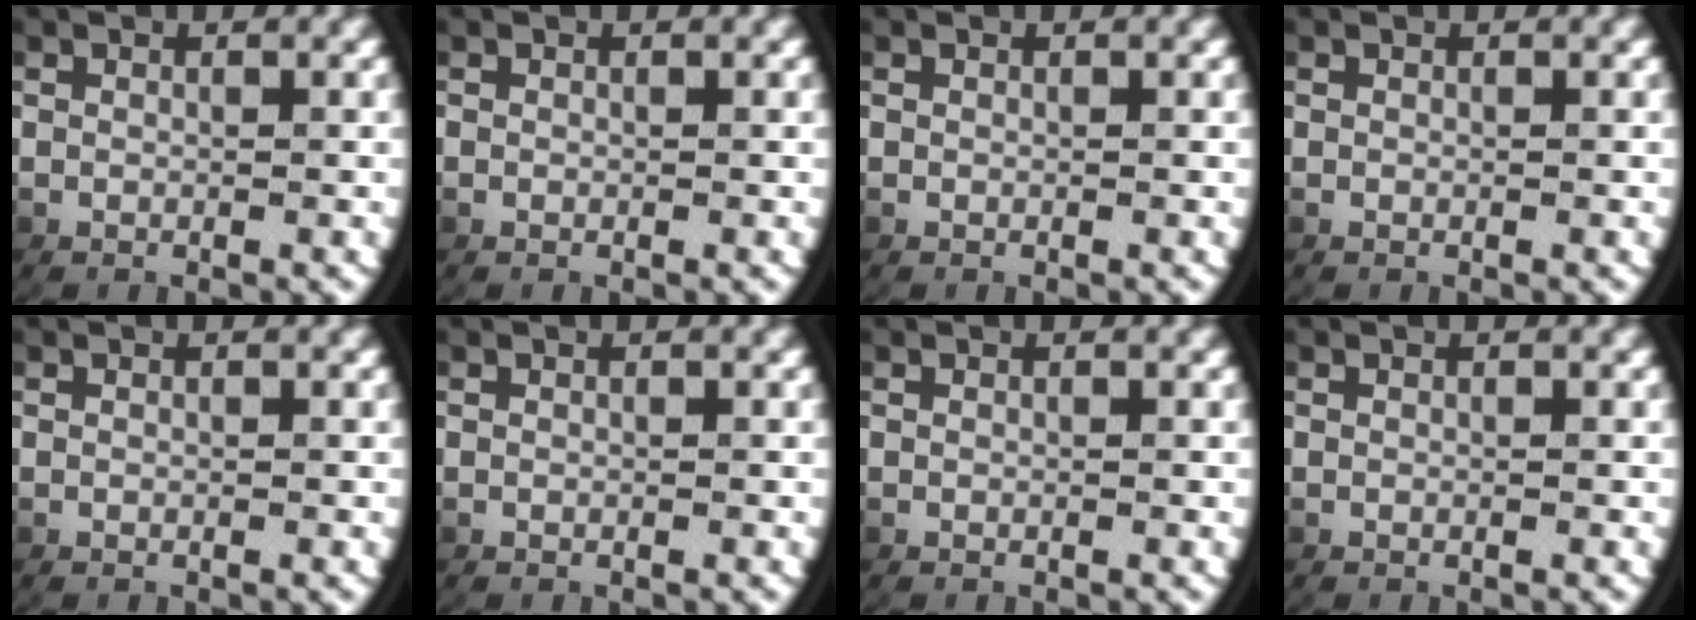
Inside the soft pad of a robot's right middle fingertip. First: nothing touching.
{"total": 0.0}
{"total": 0.0}
{"total": 0.0}
{"total": 0.0}
{"total": 0.0}
{"total": 0.0}
{"total": 0.0}